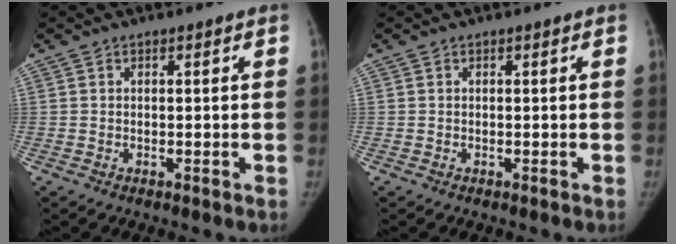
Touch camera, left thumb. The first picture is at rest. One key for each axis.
{"total": 0.0}